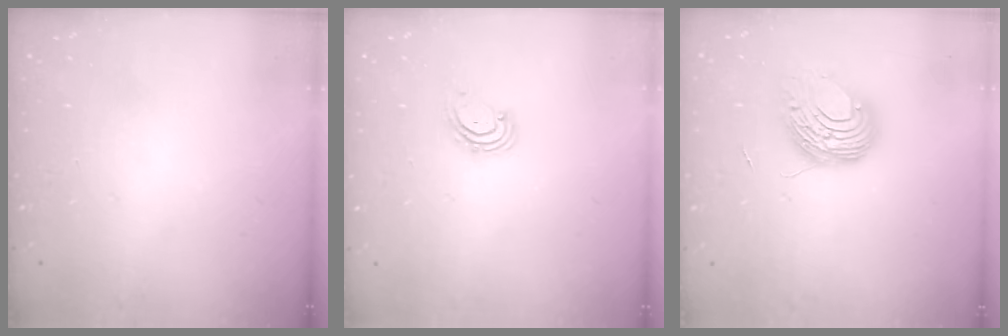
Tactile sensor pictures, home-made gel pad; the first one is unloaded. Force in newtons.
{"total": 2.8, "press": 2.8, "slide": 0.2}
{"total": 9.0, "press": 9.0, "slide": 0.9}